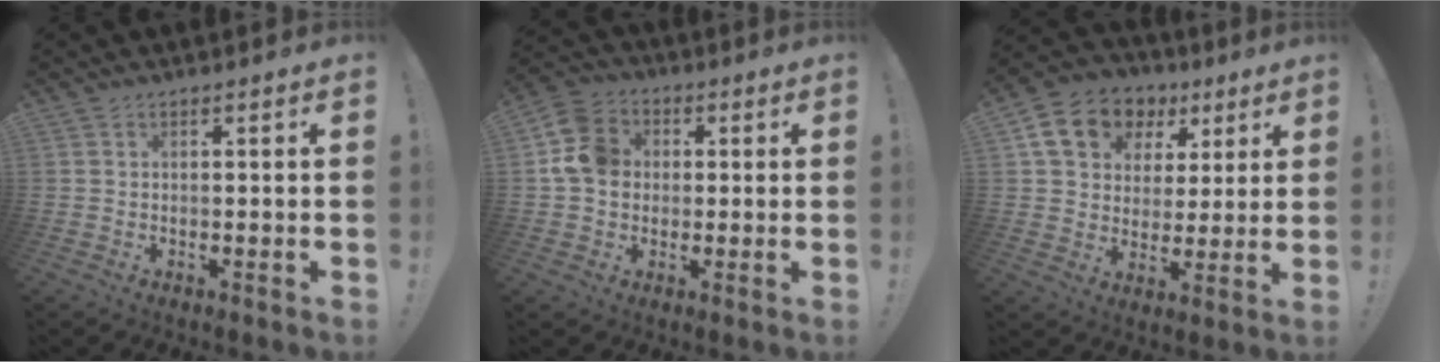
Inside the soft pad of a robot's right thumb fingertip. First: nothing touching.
{"total": 11.5, "force": [1.0, 9.7, 6.2], "torque": [-0.102, 0.017, 0.023]}
{"total": 14.5, "force": [6.8, 11.1, 6.4], "torque": [-0.093, -0.027, 0.133]}